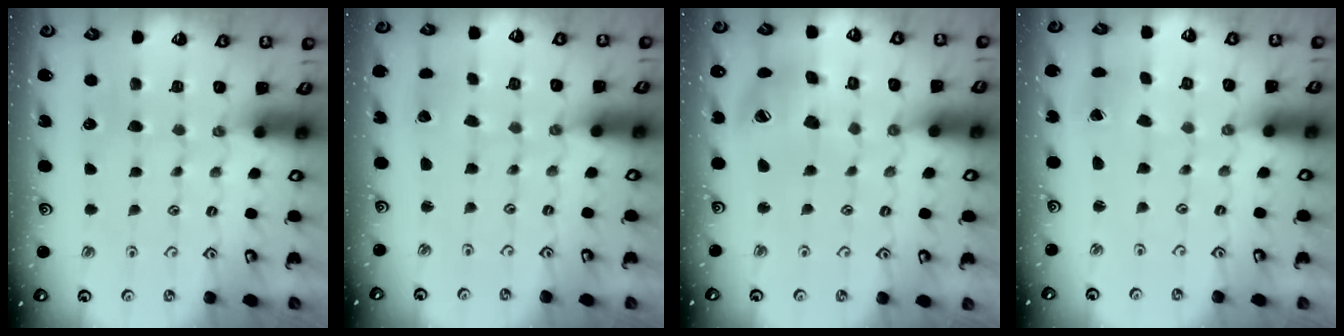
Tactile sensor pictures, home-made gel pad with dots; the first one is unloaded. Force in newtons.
{"total": 2.6, "press": 2.6, "slide": 0.1}
{"total": 14.3, "press": 14.2, "slide": 2.0}
{"total": 1.7, "press": 1.7, "slide": 0.1}